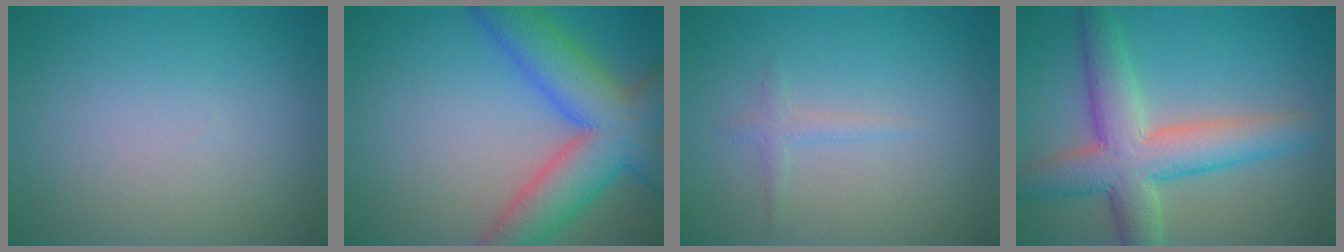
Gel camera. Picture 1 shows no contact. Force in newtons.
{"total": 9.6, "press": 9.6, "slide": 0.4}
{"total": 1.0, "press": 1.0, "slide": 0.1}
{"total": 7.6, "press": 7.6, "slide": 0.5}